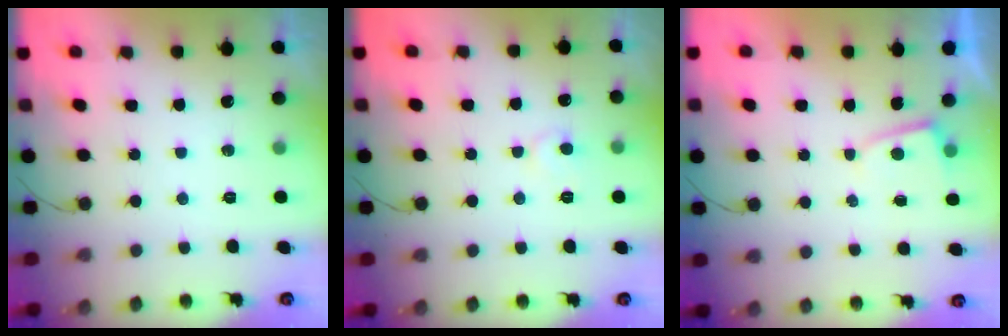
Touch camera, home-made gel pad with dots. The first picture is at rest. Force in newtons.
{"total": 6.2, "press": 6.2, "slide": 0.5}
{"total": 2.3, "press": 2.3, "slide": 0.2}